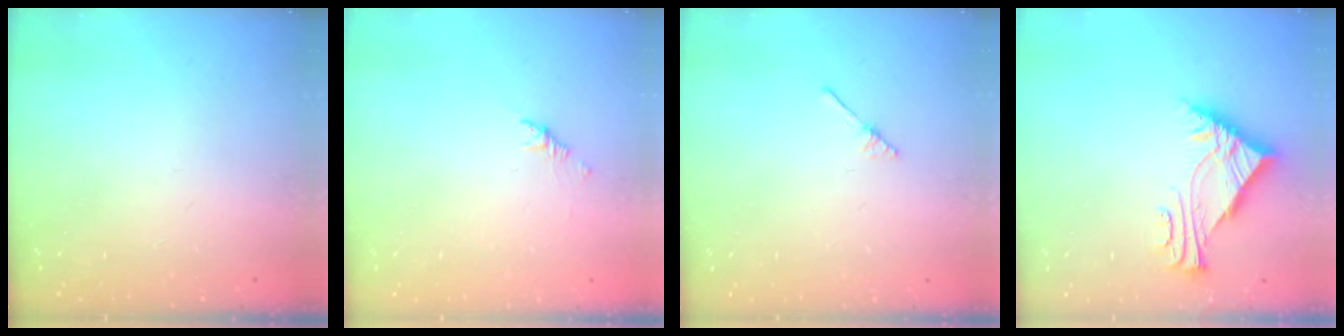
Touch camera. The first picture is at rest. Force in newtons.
{"total": 1.1, "press": 1.0, "slide": 0.5}
{"total": 2.0, "press": 2.0, "slide": 0.2}
{"total": 7.9, "press": 7.8, "slide": 1.1}